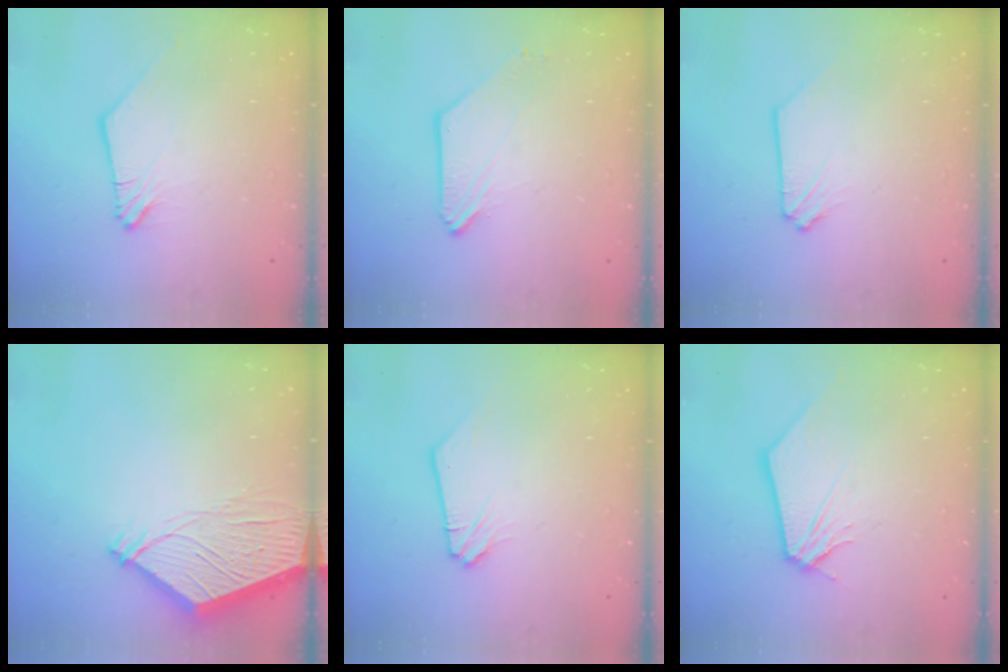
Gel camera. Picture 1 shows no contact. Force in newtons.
{"total": 0.8, "press": 0.7, "slide": 0.3}
{"total": 0.0}
{"total": 9.6, "press": 9.5, "slide": 1.2}
{"total": 0.0}
{"total": 0.0}